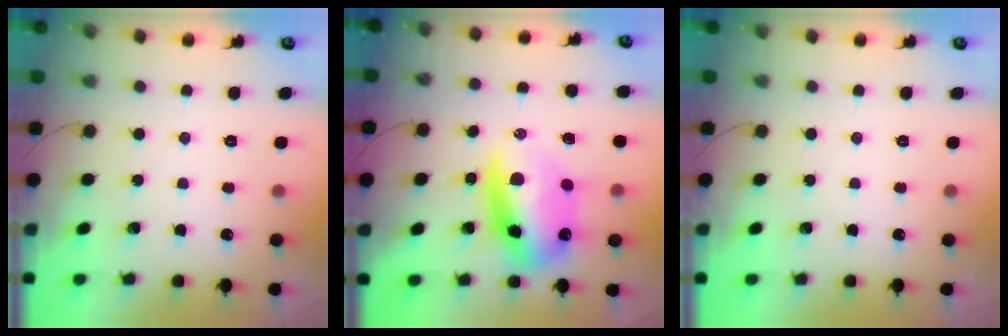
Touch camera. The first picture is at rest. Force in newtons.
{"total": 12.2, "press": 11.9, "slide": 2.8}
{"total": 0.0}